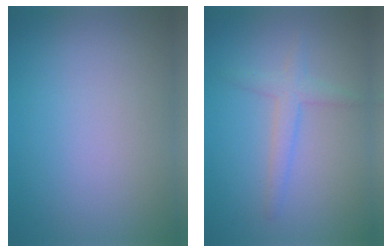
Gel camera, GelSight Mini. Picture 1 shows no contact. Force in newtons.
{"total": 2.2, "press": 2.2, "slide": 0.0}